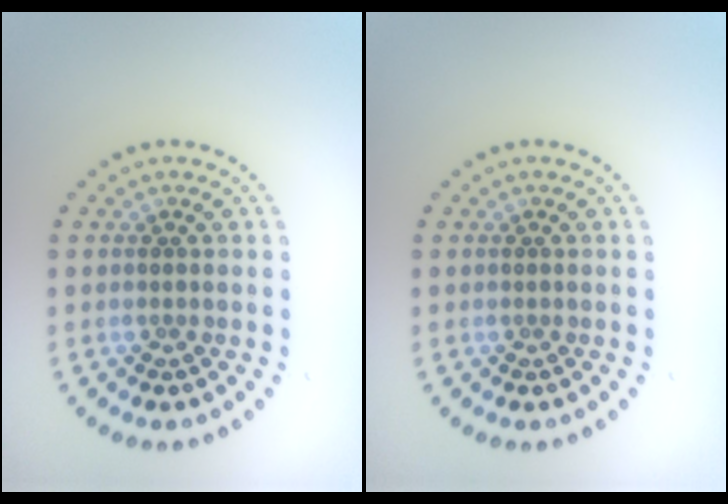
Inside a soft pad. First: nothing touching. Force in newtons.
{"total": 0.0}